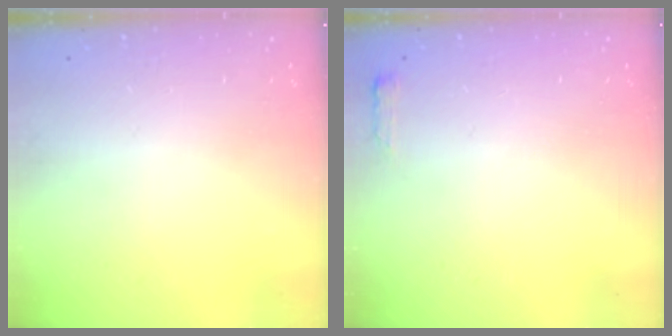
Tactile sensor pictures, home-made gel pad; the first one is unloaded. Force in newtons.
{"total": 2.7, "press": 2.6, "slide": 0.5}